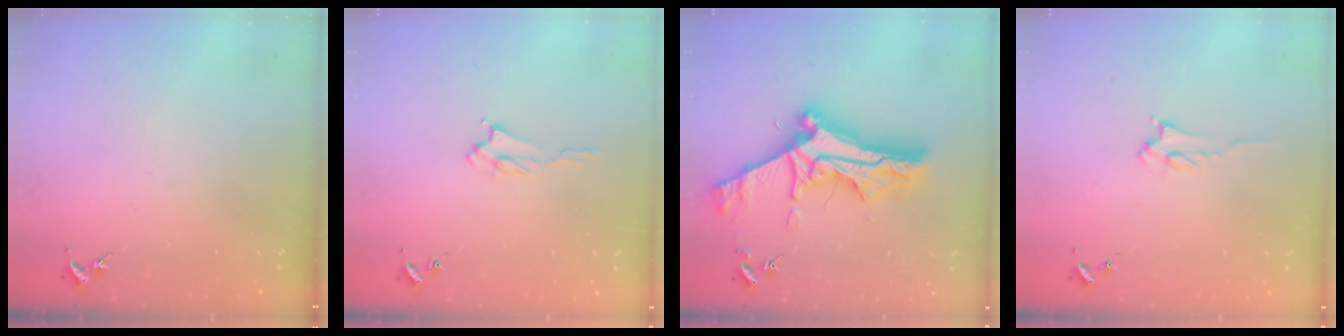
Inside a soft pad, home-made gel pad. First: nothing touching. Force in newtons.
{"total": 2.1, "press": 2.0, "slide": 0.3}
{"total": 11.7, "press": 11.6, "slide": 1.1}
{"total": 2.0, "press": 1.9, "slide": 0.3}